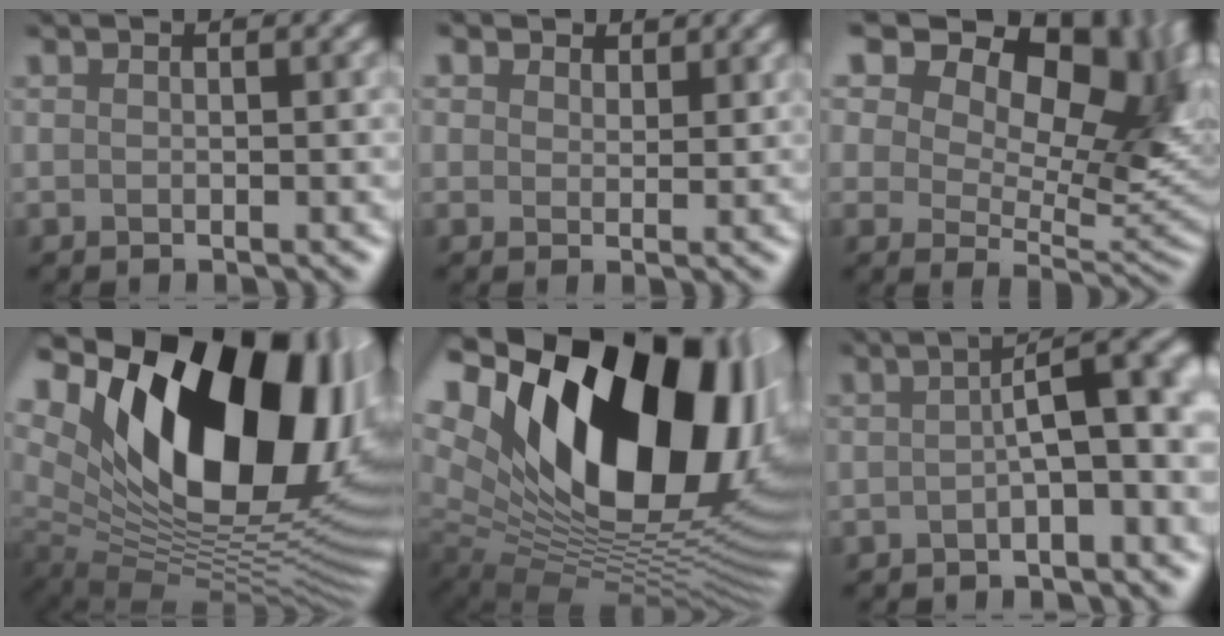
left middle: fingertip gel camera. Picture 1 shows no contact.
{"total": 1.4, "force": [0.8, 0.0, -1.2], "torque": [0.008, 0.004, 0.022]}
{"total": 15.1, "force": [8.3, 8.2, 9.5], "torque": [-0.143, 0.045, 0.136]}
{"total": 18.0, "force": [6.8, 9.6, 13.5], "torque": [-0.234, 0.012, 0.133]}
{"total": 20.2, "force": [6.9, 11.3, 15.2], "torque": [-0.279, 0.027, 0.131]}
{"total": 4.6, "force": [-0.3, 0.8, 4.6], "torque": [-0.066, 0.019, 0.003]}